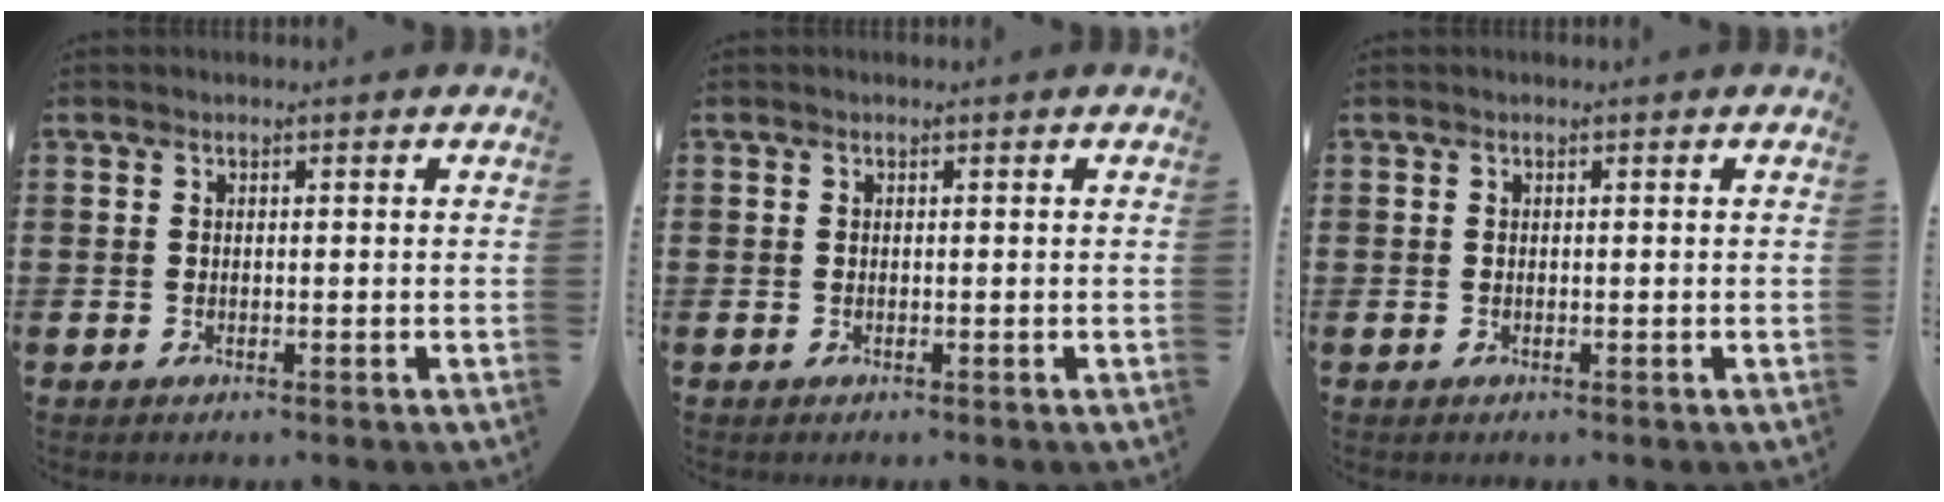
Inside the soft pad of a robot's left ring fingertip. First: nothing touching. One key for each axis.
{"total": 0.0}
{"total": 0.0}